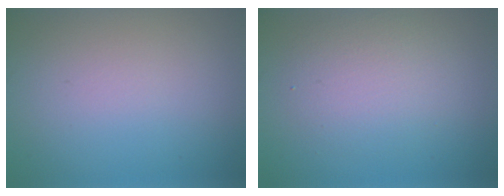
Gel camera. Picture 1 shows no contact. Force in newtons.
{"total": 3.6, "press": 3.6, "slide": 0.2}